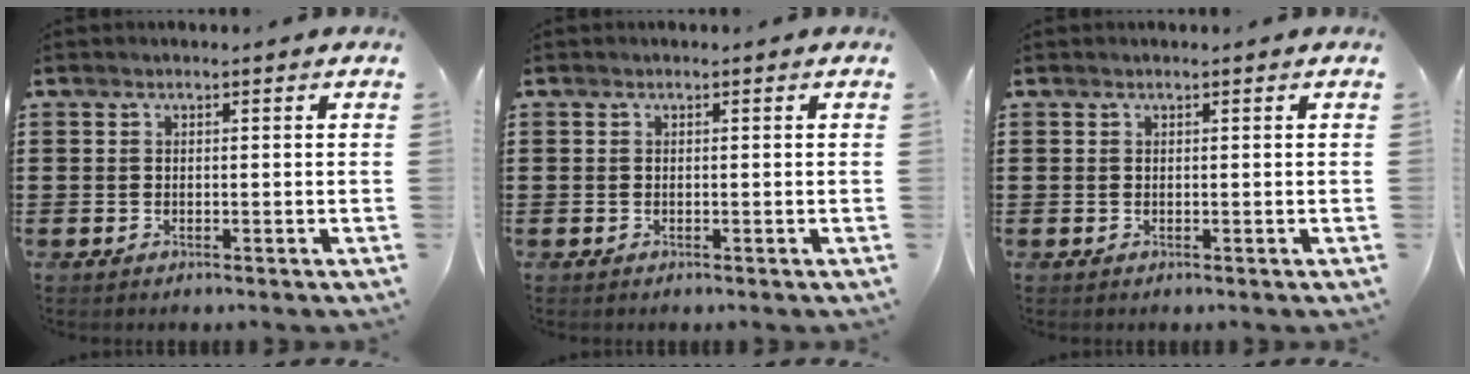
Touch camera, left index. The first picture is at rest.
{"total": 0.0}
{"total": 0.0}